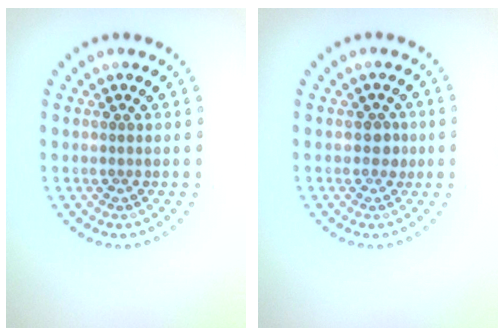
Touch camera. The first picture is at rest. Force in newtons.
{"total": 1.3, "press": 1.2, "slide": 0.5}